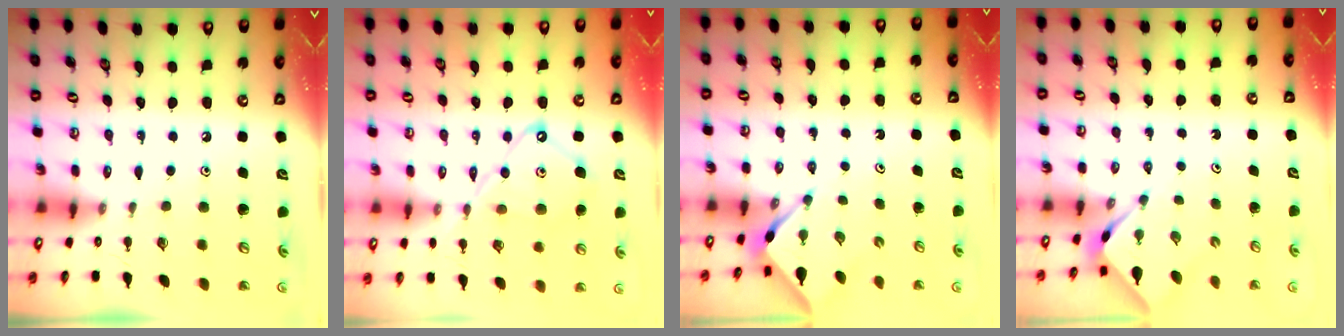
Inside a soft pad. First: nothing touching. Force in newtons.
{"total": 11.1, "press": 11.1, "slide": 1.0}
{"total": 3.2, "press": 3.2, "slide": 0.4}
{"total": 2.3, "press": 2.2, "slide": 0.3}